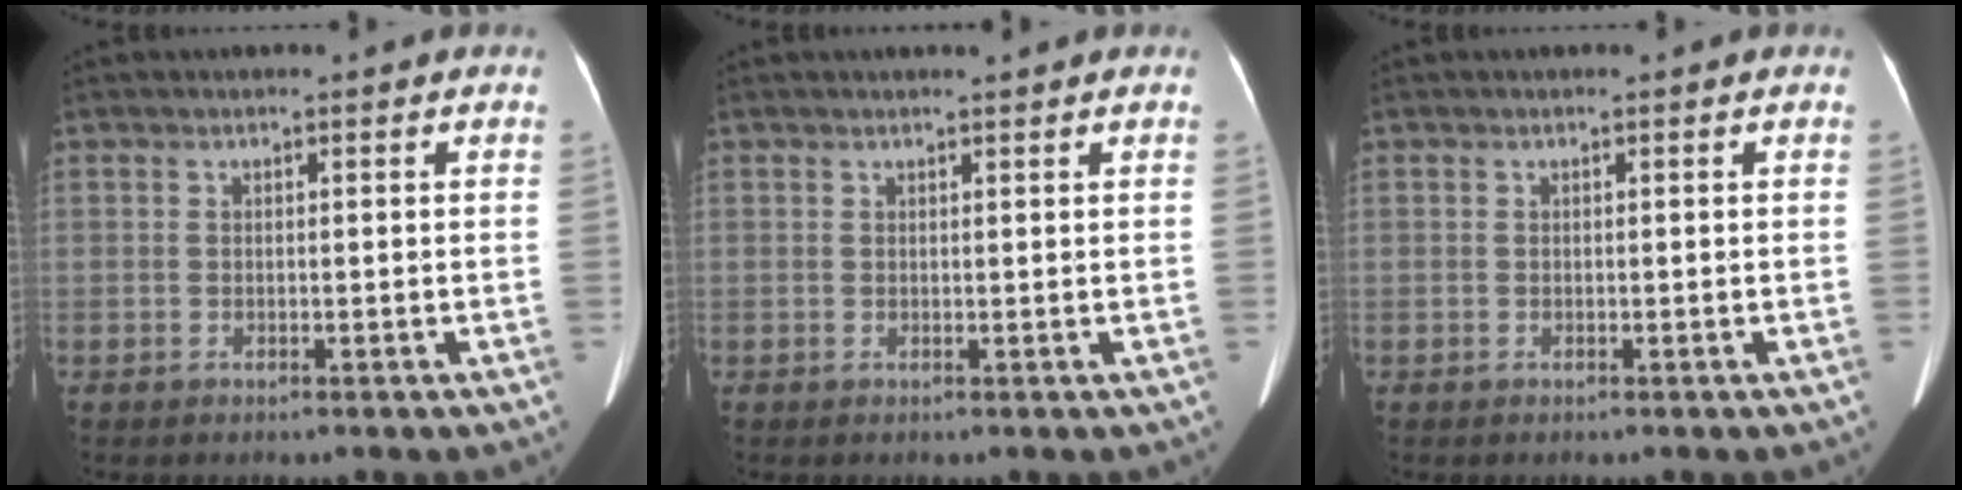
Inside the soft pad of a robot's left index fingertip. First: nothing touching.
{"total": 1.8, "force": [1.7, -0.1, 0.7], "torque": [-0.009, 0.008, 0.026]}
{"total": 0.0}